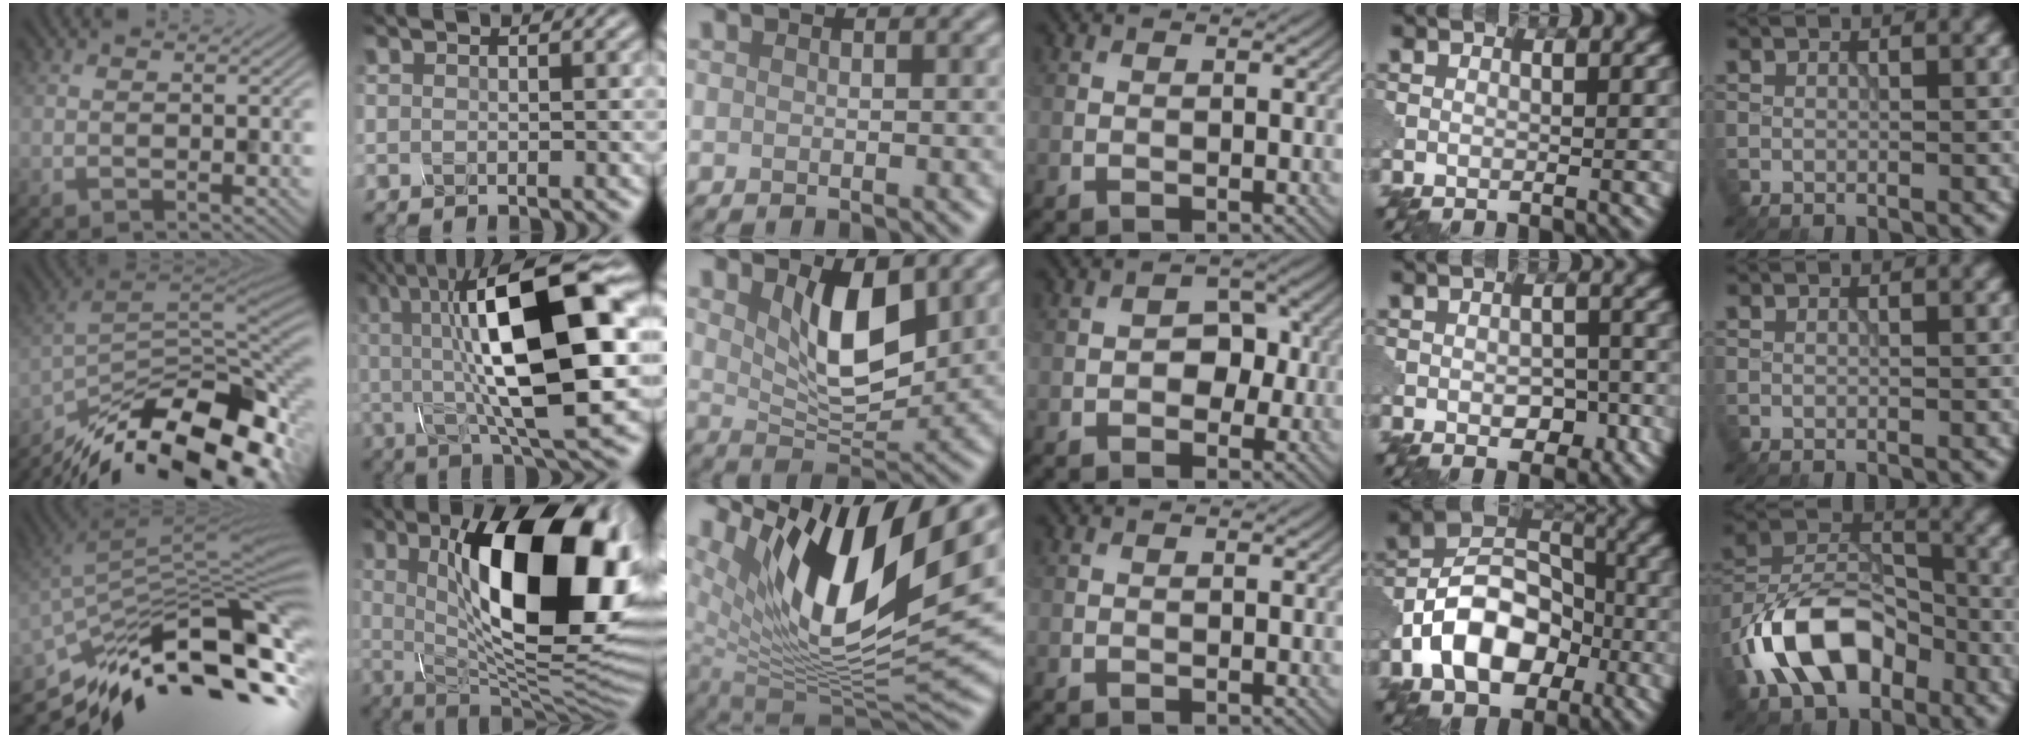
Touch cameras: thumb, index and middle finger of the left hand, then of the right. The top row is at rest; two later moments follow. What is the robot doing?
{"motion": "assemble", "object": "glue stick"}